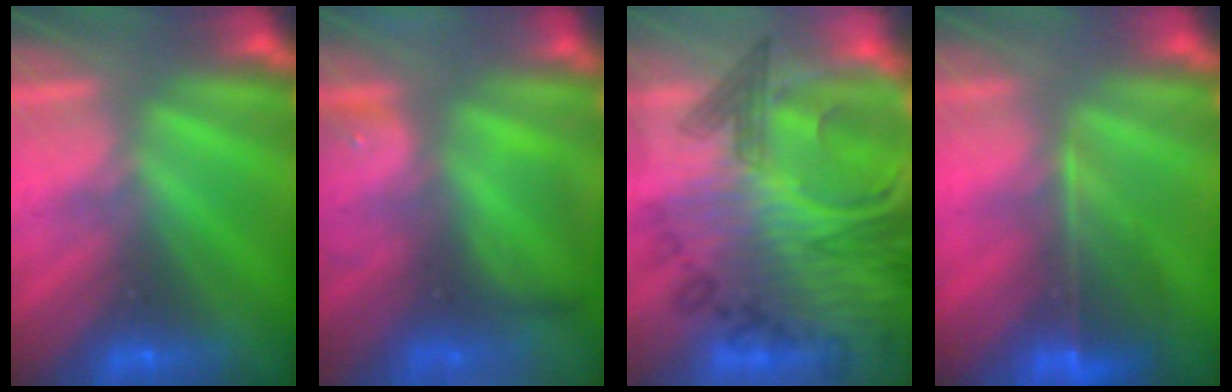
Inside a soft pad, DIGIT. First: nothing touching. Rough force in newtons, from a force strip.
{"total": 6.9}
{"total": 9.5}
{"total": 7.4}